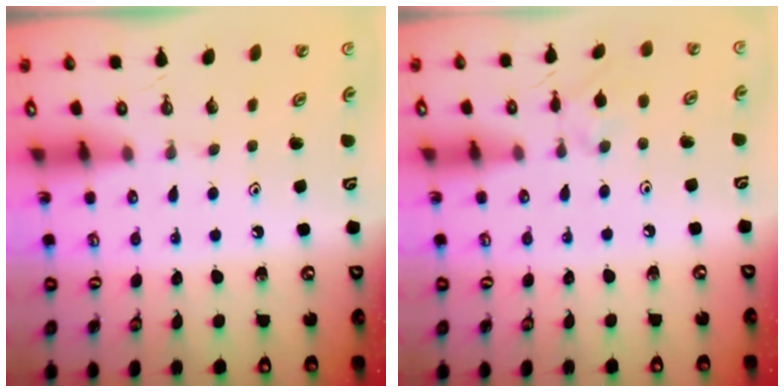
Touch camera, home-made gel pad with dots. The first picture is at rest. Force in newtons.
{"total": 1.6, "press": 1.6, "slide": 0.2}